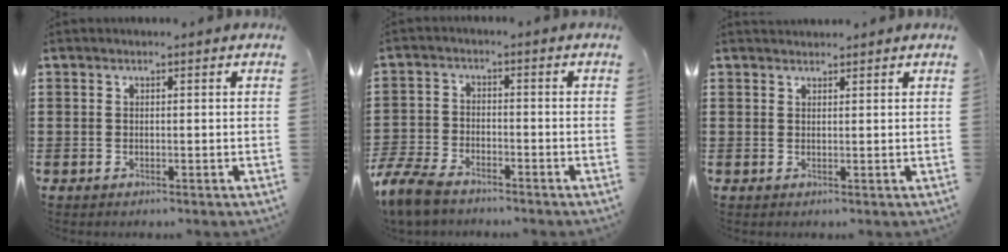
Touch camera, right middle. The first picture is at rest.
{"total": 5.9, "force": [-5.2, 1.8, 2.3], "torque": [-0.075, -0.001, -0.109]}
{"total": 1.3, "force": [1.3, 0.1, 0.0], "torque": [-0.003, 0.000, 0.025]}